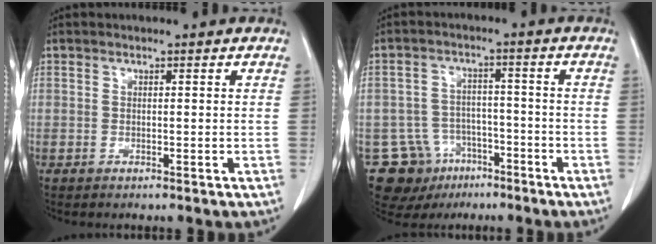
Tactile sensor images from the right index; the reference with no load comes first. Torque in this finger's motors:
{"motor_torque": [-0.68, -0.33, -0.75, -0.15]}